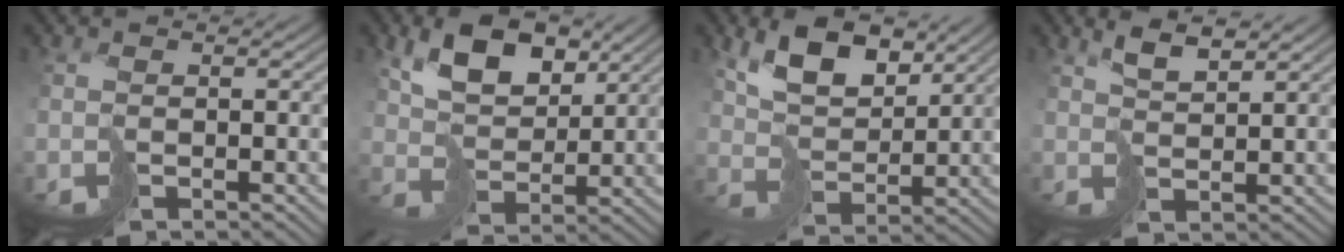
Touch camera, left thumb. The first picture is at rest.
{"total": 8.1, "force": [4.3, 4.6, 5.1], "torque": [-0.108, 0.001, 0.076]}
{"total": 8.3, "force": [4.9, 4.1, 5.3], "torque": [-0.116, 0.002, 0.094]}
{"total": 3.6, "force": [2.6, 0.8, 2.4], "torque": [-0.055, 0.004, 0.053]}